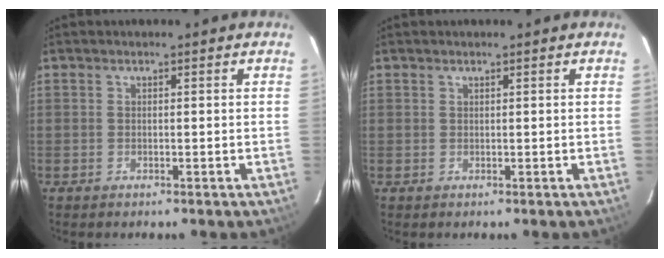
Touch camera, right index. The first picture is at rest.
{"total": 0.6, "force": [0.3, 0.5, 0.0], "torque": [0.003, 0.003, 0.004]}